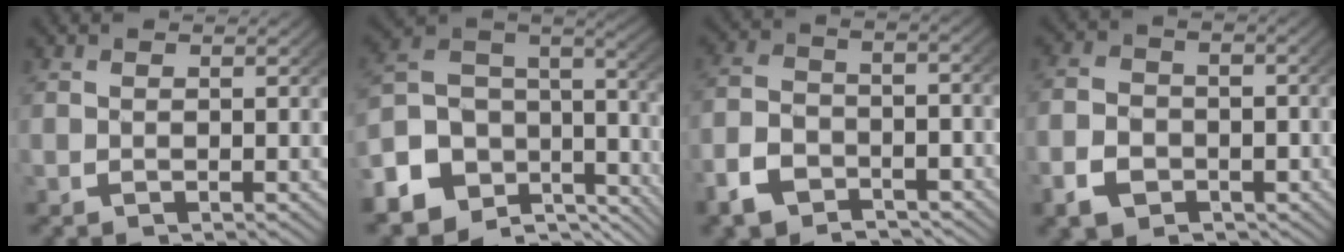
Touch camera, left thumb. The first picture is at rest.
{"total": 12.8, "force": [-2.7, 8.6, 9.2], "torque": [-0.191, -0.023, -0.037]}
{"total": 5.8, "force": [-3.8, 3.3, 2.8], "torque": [-0.063, -0.016, -0.062]}
{"total": 5.3, "force": [-2.4, 3.9, 2.6], "torque": [-0.045, -0.018, -0.036]}